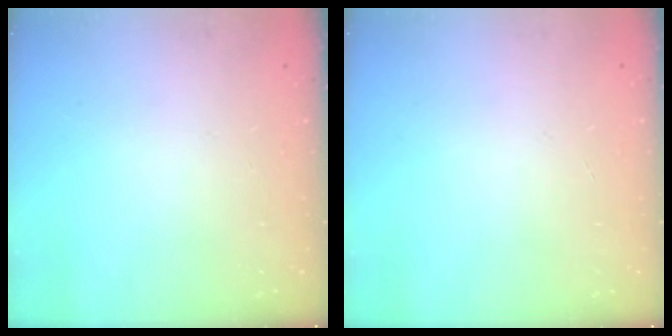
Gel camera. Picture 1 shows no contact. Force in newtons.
{"total": 0.0}